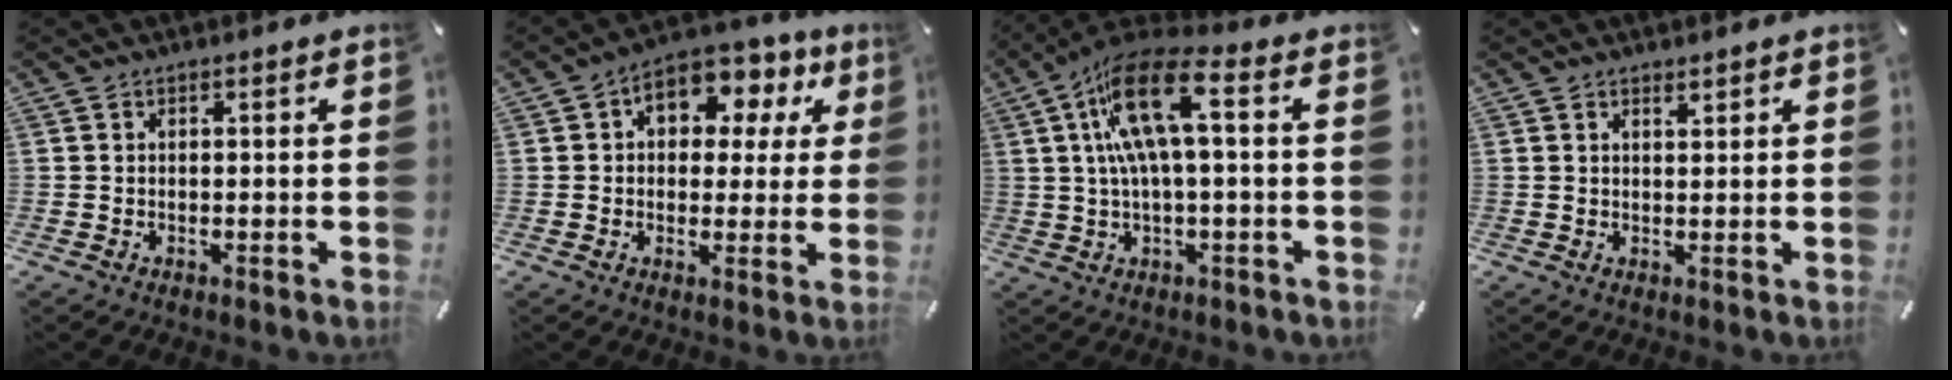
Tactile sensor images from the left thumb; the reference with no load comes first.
{"total": 9.5, "force": [3.3, 6.7, 5.9], "torque": [-0.074, -0.020, 0.052]}
{"total": 14.4, "force": [2.7, 4.8, 13.3], "torque": [-0.266, 0.002, 0.047]}
{"total": 1.2, "force": [1.1, 0.4, 0.3], "torque": [-0.005, -0.001, 0.021]}